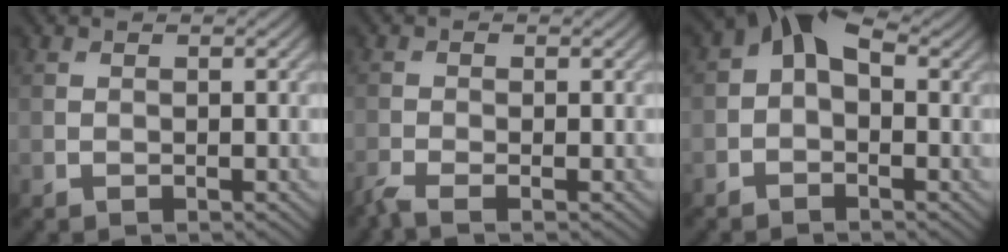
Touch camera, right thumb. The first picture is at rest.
{"total": 1.9, "force": [-1.5, 0.1, 1.2], "torque": [-0.032, -0.004, -0.039]}
{"total": 5.1, "force": [0.7, 3.4, 3.7], "torque": [-0.062, 0.012, -0.003]}